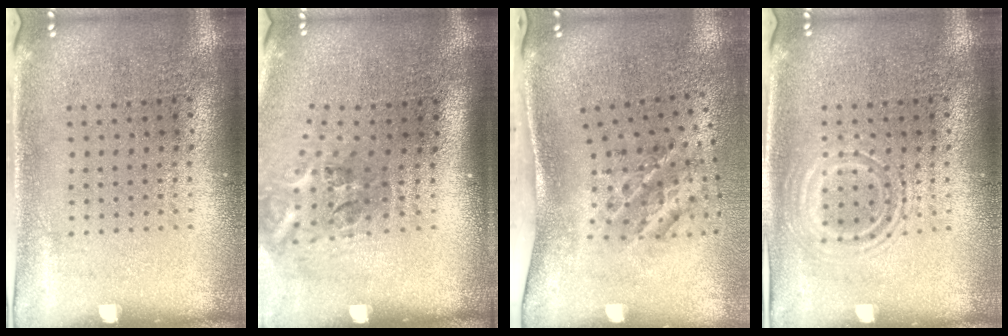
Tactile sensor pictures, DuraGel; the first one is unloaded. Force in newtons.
{"total": 2.4, "press": 1.6, "slide": 1.8}
{"total": 1.8, "press": 1.2, "slide": 1.3}
{"total": 1.1, "press": 1.1, "slide": 0.2}